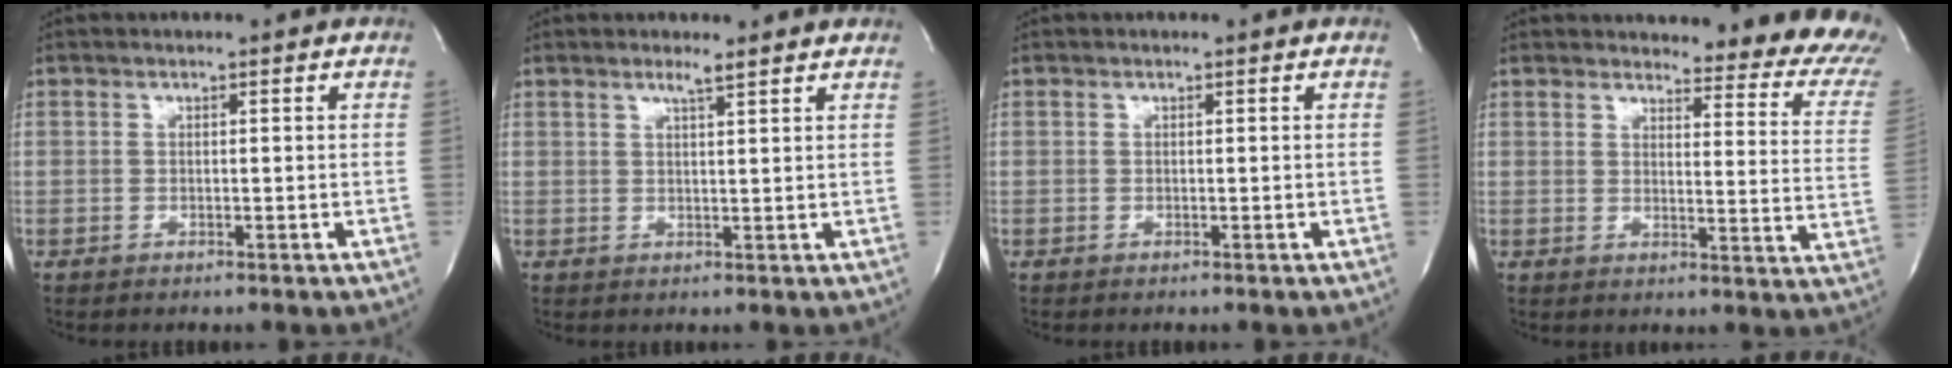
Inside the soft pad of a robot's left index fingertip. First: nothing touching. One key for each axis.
{"total": 2.4, "fx": 2.1, "fy": 0.0, "fz": 1.2, "tx": -0.024, "ty": 0.008, "tz": 0.034}
{"total": 0.0}
{"total": 16.1, "fx": 15.1, "fy": 2.7, "fz": 4.9, "tx": -0.031, "ty": -0.086, "tz": 0.147}